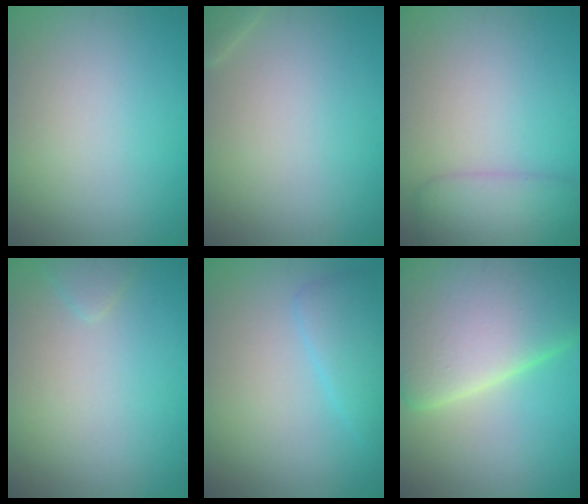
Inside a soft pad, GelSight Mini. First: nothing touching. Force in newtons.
{"total": 1.1, "press": 1.1, "slide": 0.1}
{"total": 3.8, "press": 3.8, "slide": 0.1}
{"total": 1.0, "press": 1.0, "slide": 0.1}
{"total": 2.4, "press": 2.4, "slide": 0.2}
{"total": 18.5, "press": 18.5, "slide": 1.0}